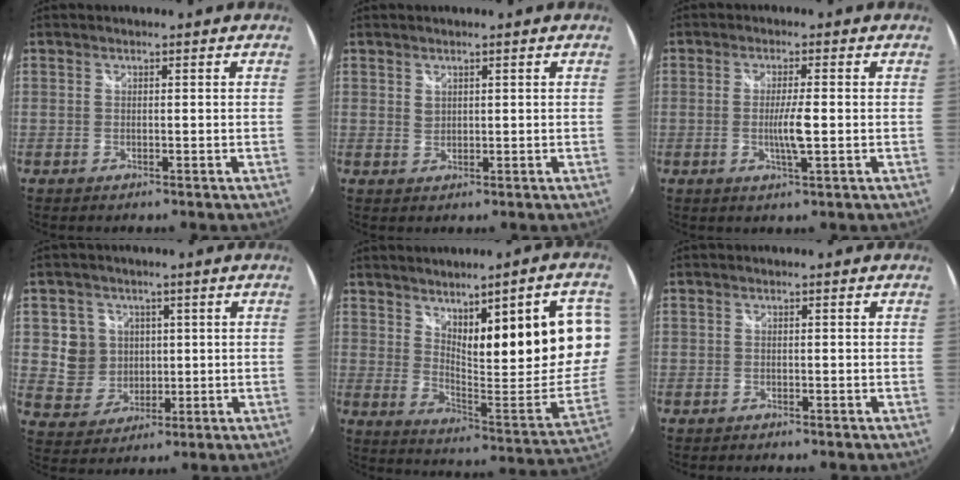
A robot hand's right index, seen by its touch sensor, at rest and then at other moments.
{"total": 1.3, "force": [0.9, 0.9, 0.3], "torque": [-0.002, -0.001, 0.018]}
{"total": 4.5, "force": [-0.7, 0.3, 4.4], "torque": [-0.079, -0.008, -0.012]}
{"total": 7.6, "force": [1.5, 7.3, 1.9], "torque": [-0.050, 0.012, 0.039]}
{"total": 23.6, "force": [7.9, 5.4, 21.5], "torque": [-0.269, -0.003, 0.148]}
{"total": 1.7, "force": [-0.2, -1.6, -0.6], "torque": [0.014, -0.009, -0.002]}